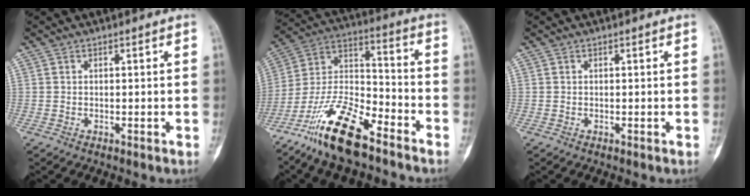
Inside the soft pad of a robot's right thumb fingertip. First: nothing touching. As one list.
[{"total": 17.0, "force": [-11.9, 5.5, 10.9], "torque": [-0.200, 0.074, -0.222]}, {"total": 0.0}]